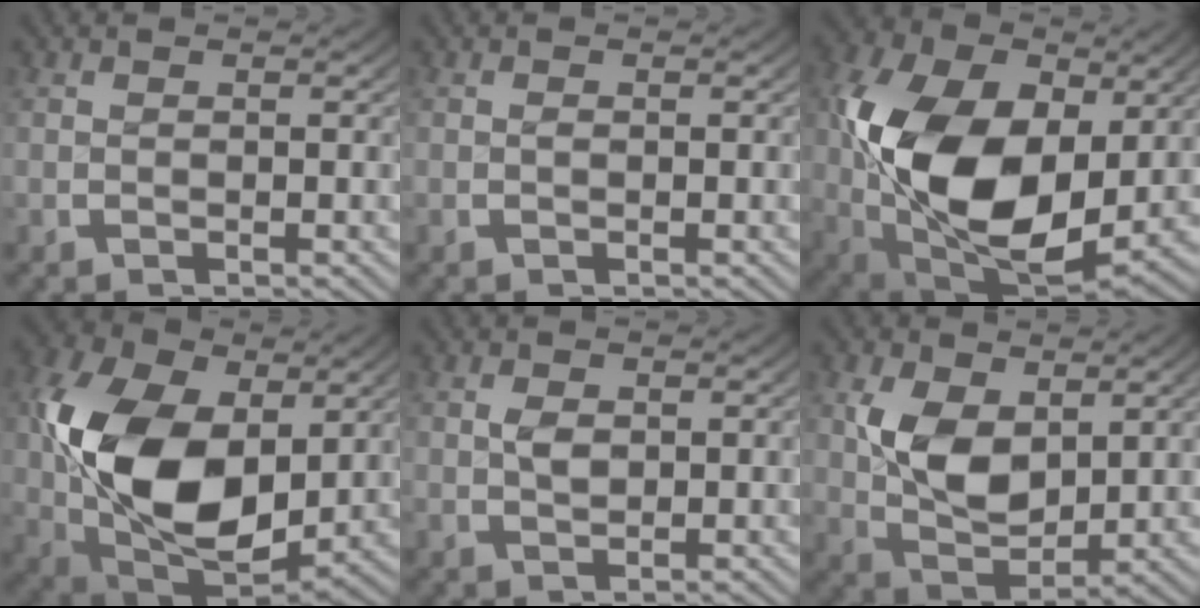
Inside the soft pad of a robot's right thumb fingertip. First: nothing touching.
{"total": 0.0}
{"total": 17.9, "force": [-0.7, 12.0, 13.2], "torque": [-0.295, -0.090, 0.024]}
{"total": 15.7, "force": [0.2, 10.6, 11.6], "torque": [-0.264, -0.077, 0.030]}
{"total": 1.3, "force": [0.4, 1.1, 0.6], "torque": [-0.019, -0.010, 0.013]}
{"total": 7.0, "force": [0.8, 5.0, 4.9], "torque": [-0.120, -0.036, 0.026]}